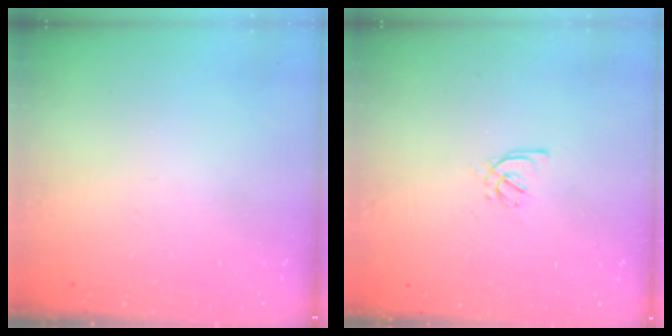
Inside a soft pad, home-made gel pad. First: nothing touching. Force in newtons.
{"total": 2.4, "press": 2.3, "slide": 0.6}